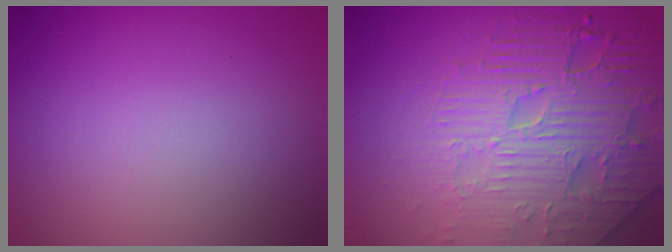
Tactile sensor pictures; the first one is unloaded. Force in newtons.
{"total": 7.1, "press": 5.8, "slide": 4.1}